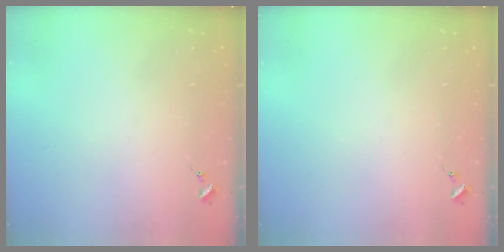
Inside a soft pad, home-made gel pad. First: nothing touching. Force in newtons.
{"total": 0.0}